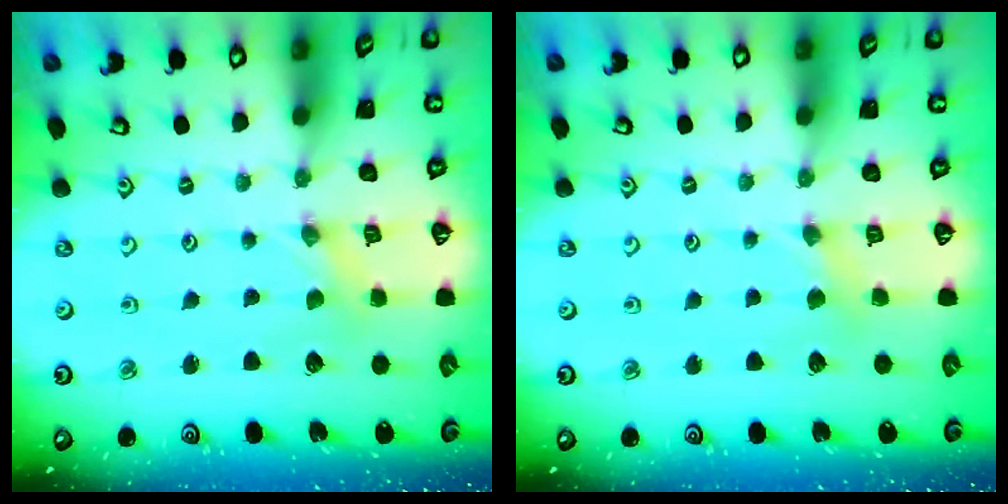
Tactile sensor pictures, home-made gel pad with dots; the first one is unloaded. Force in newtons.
{"total": 2.8, "press": 2.7, "slide": 0.5}